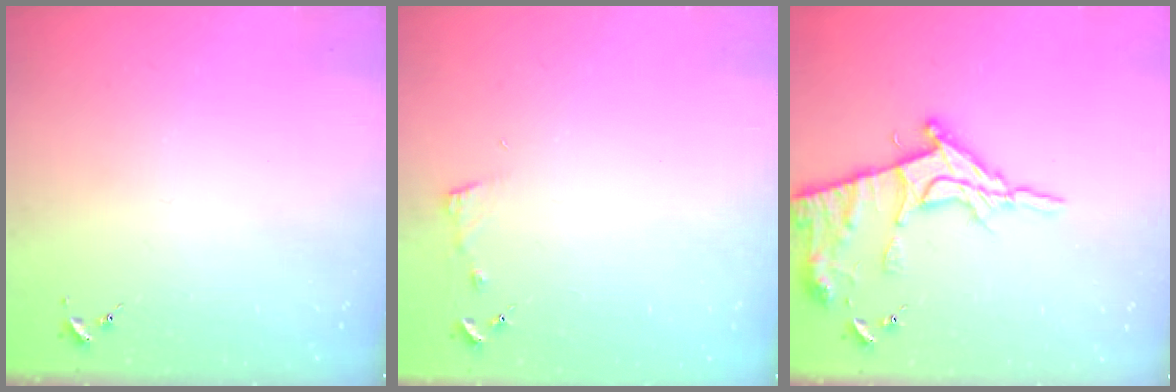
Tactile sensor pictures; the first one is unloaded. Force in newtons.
{"total": 2.9, "press": 2.9, "slide": 0.3}
{"total": 14.2, "press": 14.2, "slide": 1.1}